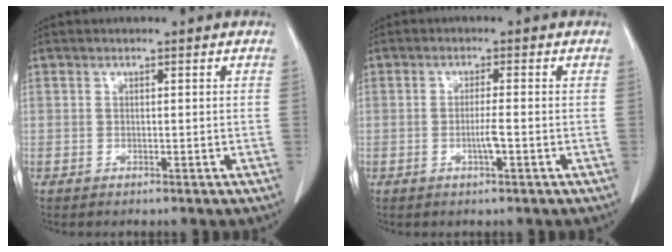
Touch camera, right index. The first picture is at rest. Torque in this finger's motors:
{"motor_torque": [0.00, -0.05, -0.03, 0.00]}